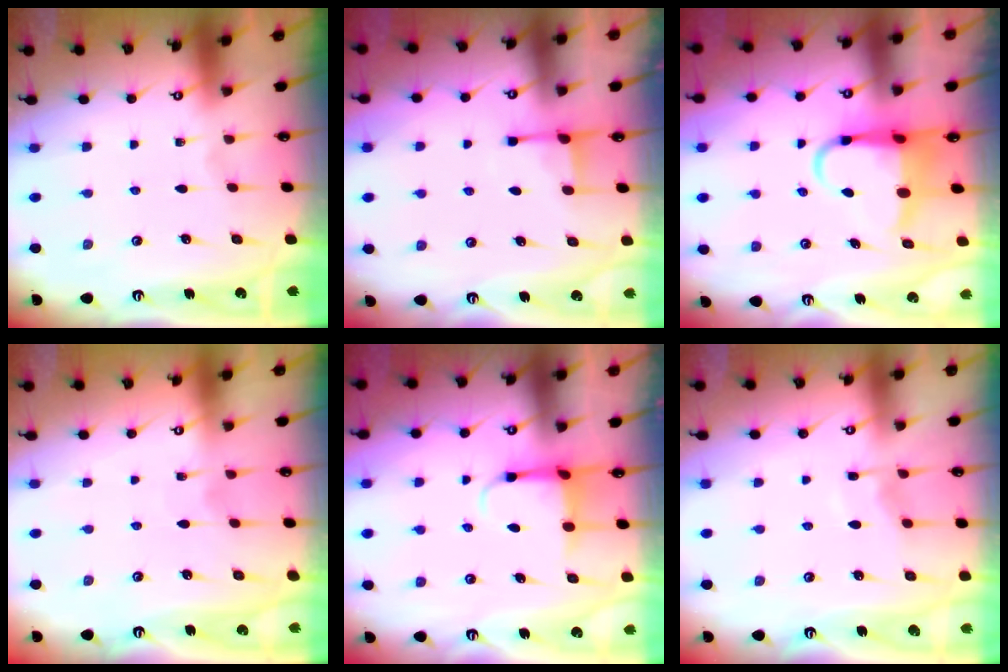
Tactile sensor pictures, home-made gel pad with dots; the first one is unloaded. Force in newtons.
{"total": 2.7, "press": 2.6, "slide": 0.7}
{"total": 6.6, "press": 6.4, "slide": 1.6}
{"total": 4.5, "press": 4.4, "slide": 0.5}
{"total": 4.5, "press": 4.4, "slide": 0.9}
{"total": 4.2, "press": 4.2, "slide": 0.6}